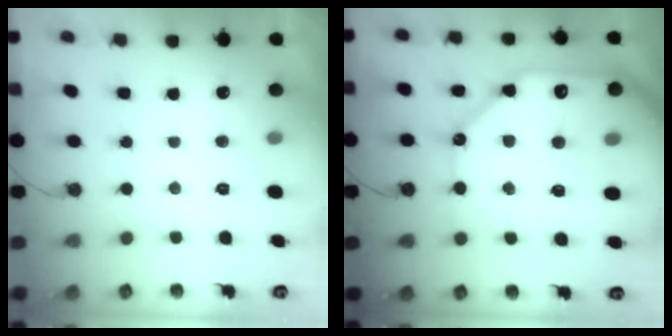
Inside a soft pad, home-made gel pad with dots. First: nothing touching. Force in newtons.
{"total": 17.7, "press": 17.5, "slide": 2.2}